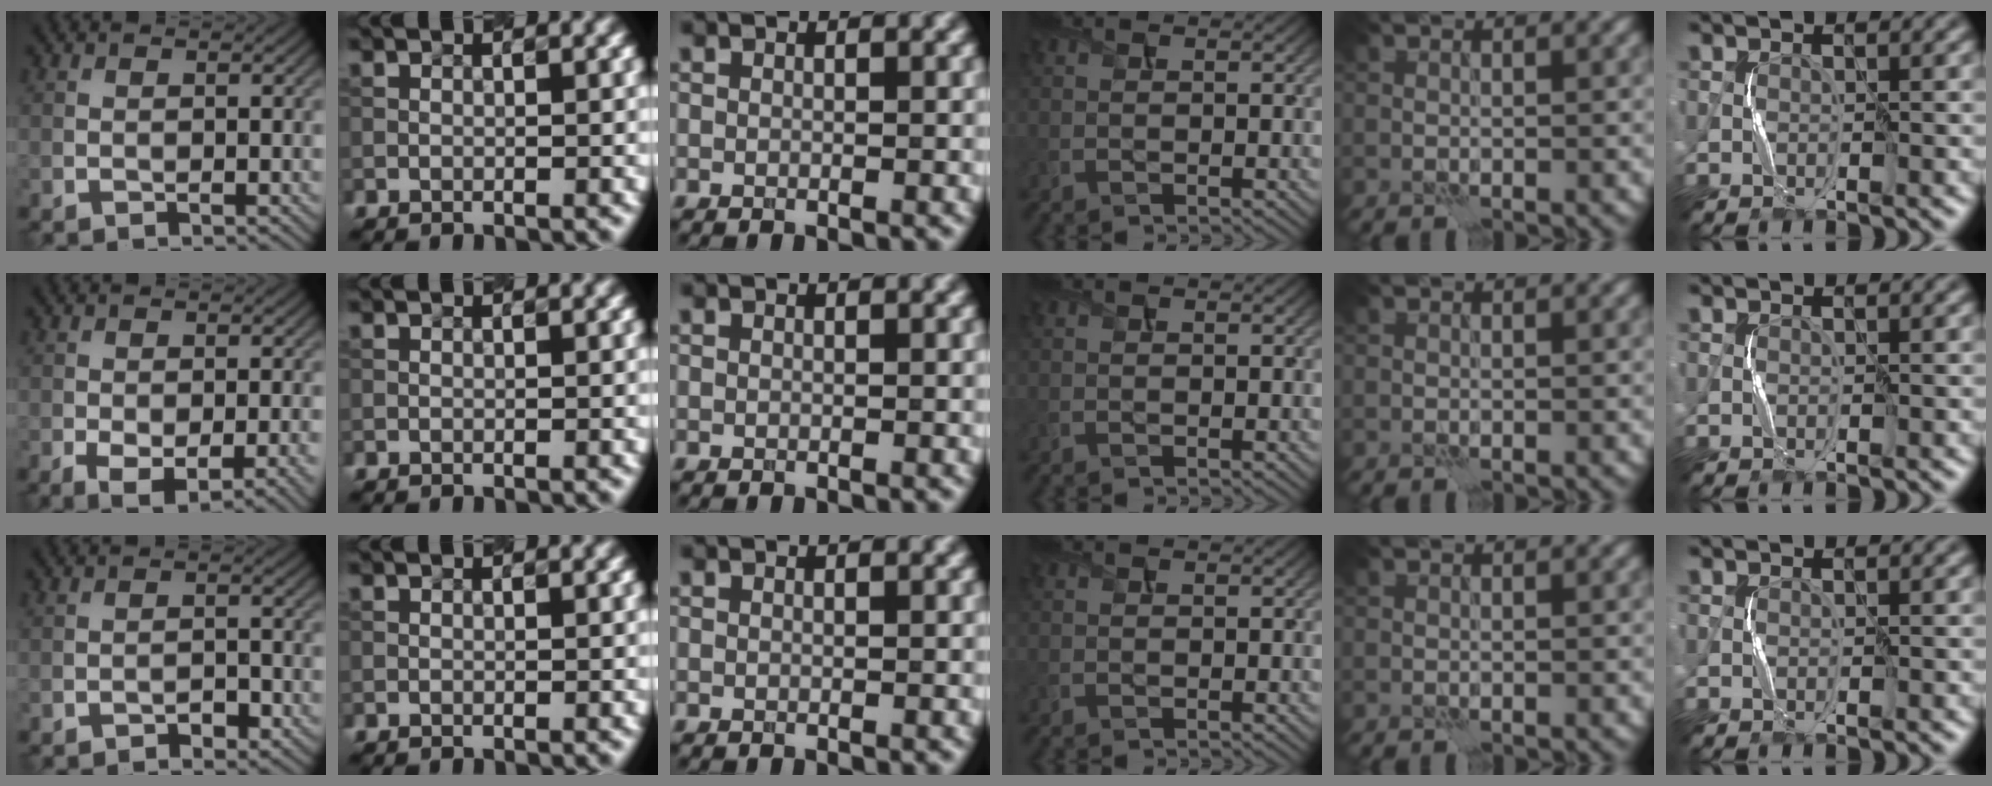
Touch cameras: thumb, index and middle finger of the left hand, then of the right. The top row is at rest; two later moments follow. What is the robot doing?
{"motion": "squeeze", "object": "air blower"}